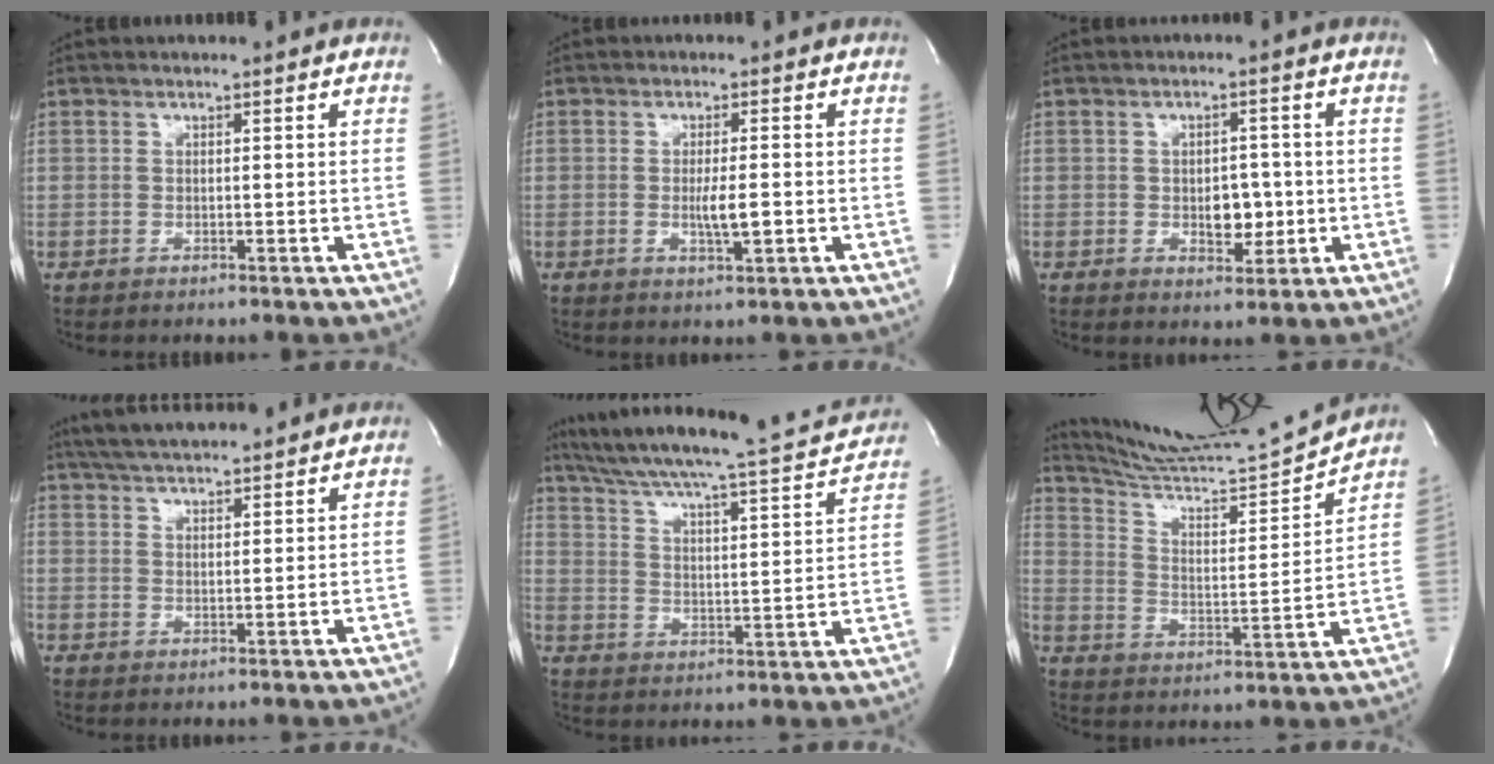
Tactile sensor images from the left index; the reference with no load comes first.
{"total": 3.4, "force": [-0.7, 0.3, 3.3], "torque": [-0.062, -0.006, -0.009]}
{"total": 4.1, "force": [-0.6, 2.5, 3.2], "torque": [-0.039, 0.001, -0.002]}
{"total": 13.3, "force": [12.1, 1.5, 5.3], "torque": [-0.097, 0.029, 0.184]}
{"total": 24.1, "force": [21.8, 2.1, 10.1], "torque": [-0.166, -0.025, 0.296]}
{"total": 16.8, "force": [16.2, -1.7, 4.2], "torque": [-0.085, -0.038, 0.260]}